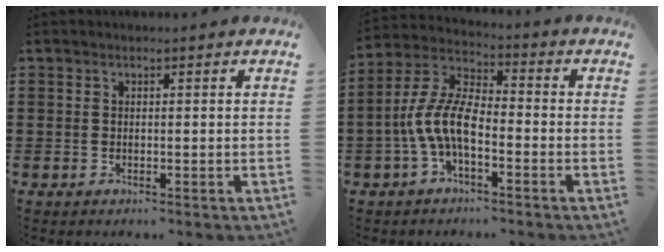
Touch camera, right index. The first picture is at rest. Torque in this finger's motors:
{"motor_torque": [1.85, -0.03, 1.04, 0.21]}